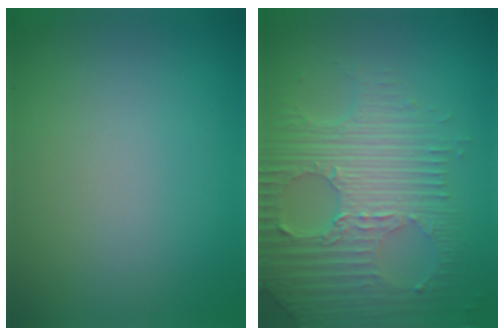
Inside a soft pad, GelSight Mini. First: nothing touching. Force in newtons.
{"total": 7.5, "press": 5.2, "slide": 5.4}